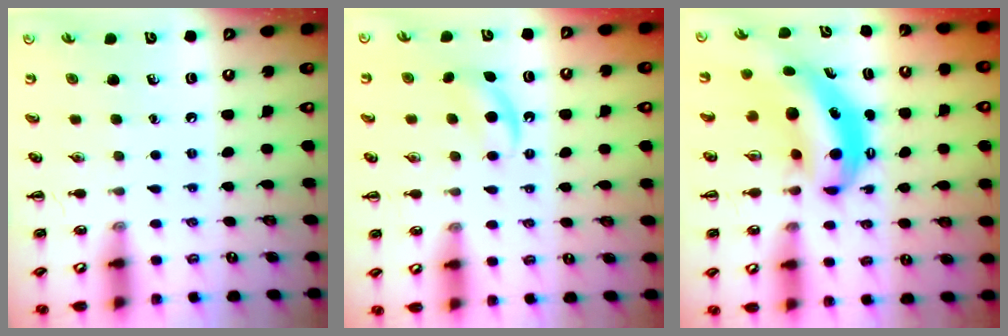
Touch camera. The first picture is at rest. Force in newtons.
{"total": 5.0, "press": 4.7, "slide": 1.5}
{"total": 8.0, "press": 7.8, "slide": 1.8}